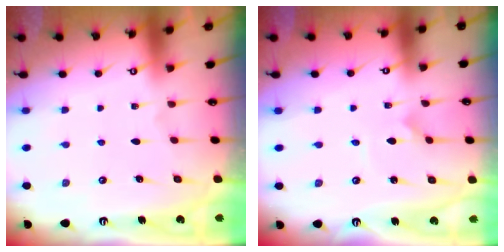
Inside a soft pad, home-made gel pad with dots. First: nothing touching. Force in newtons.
{"total": 0.0}